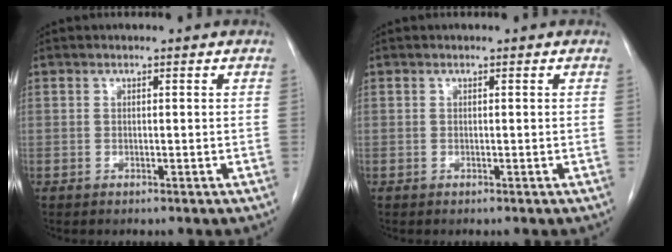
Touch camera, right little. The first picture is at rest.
{"total": 0.0}